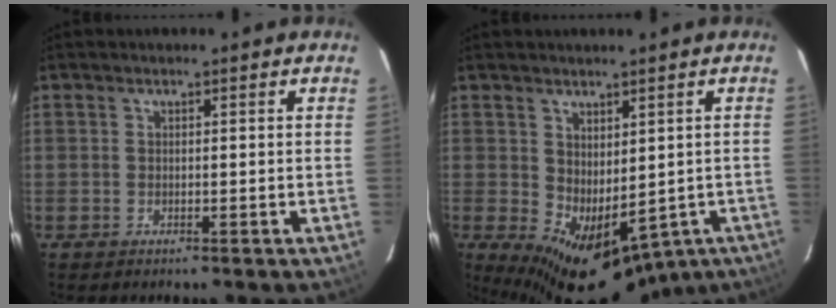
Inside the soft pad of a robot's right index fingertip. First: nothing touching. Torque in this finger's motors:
{"motor_torque": [1.90, -0.23, 1.05, 0.21]}